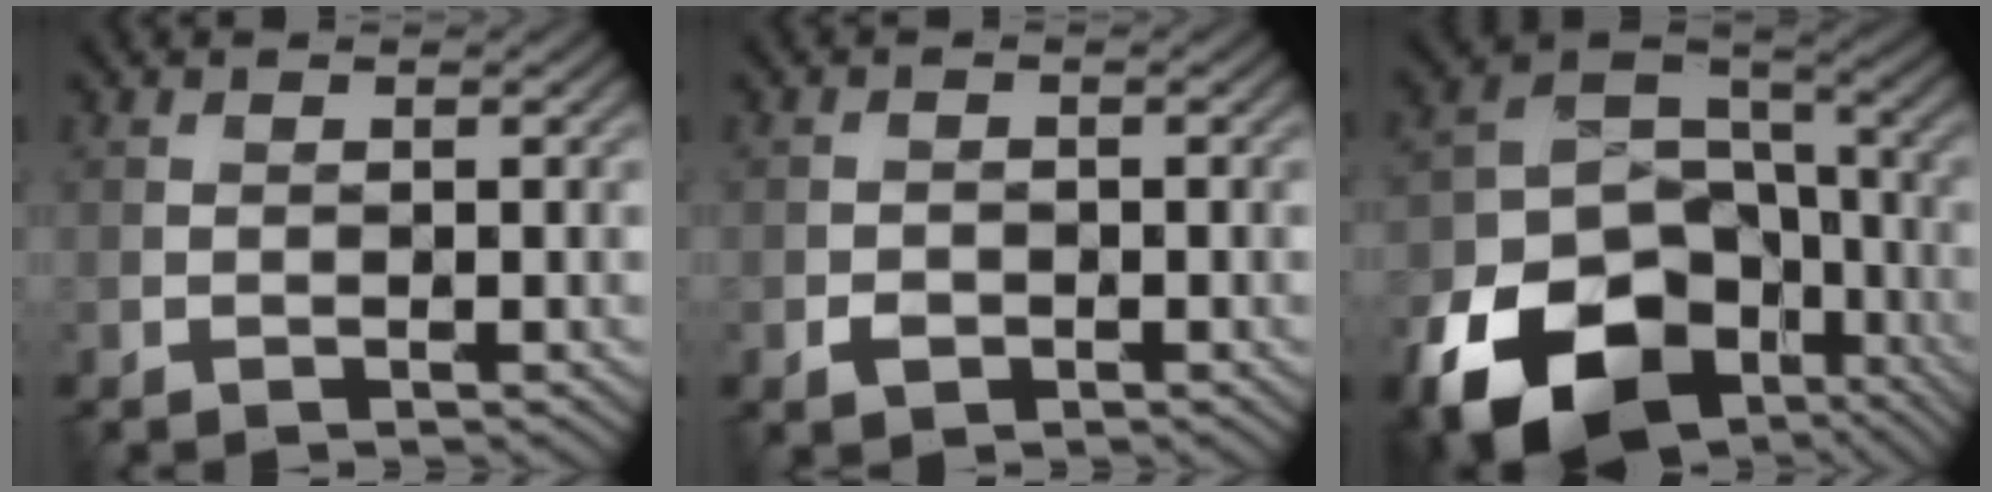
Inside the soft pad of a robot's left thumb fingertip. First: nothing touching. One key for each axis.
{"total": 1.4, "fx": -0.7, "fy": 1.0, "fz": 0.6, "tx": -0.012, "ty": -0.001, "tz": -0.015}
{"total": 16.7, "fx": -8.6, "fy": 11.2, "fz": 8.9, "tx": -0.181, "ty": -0.050, "tz": -0.145}